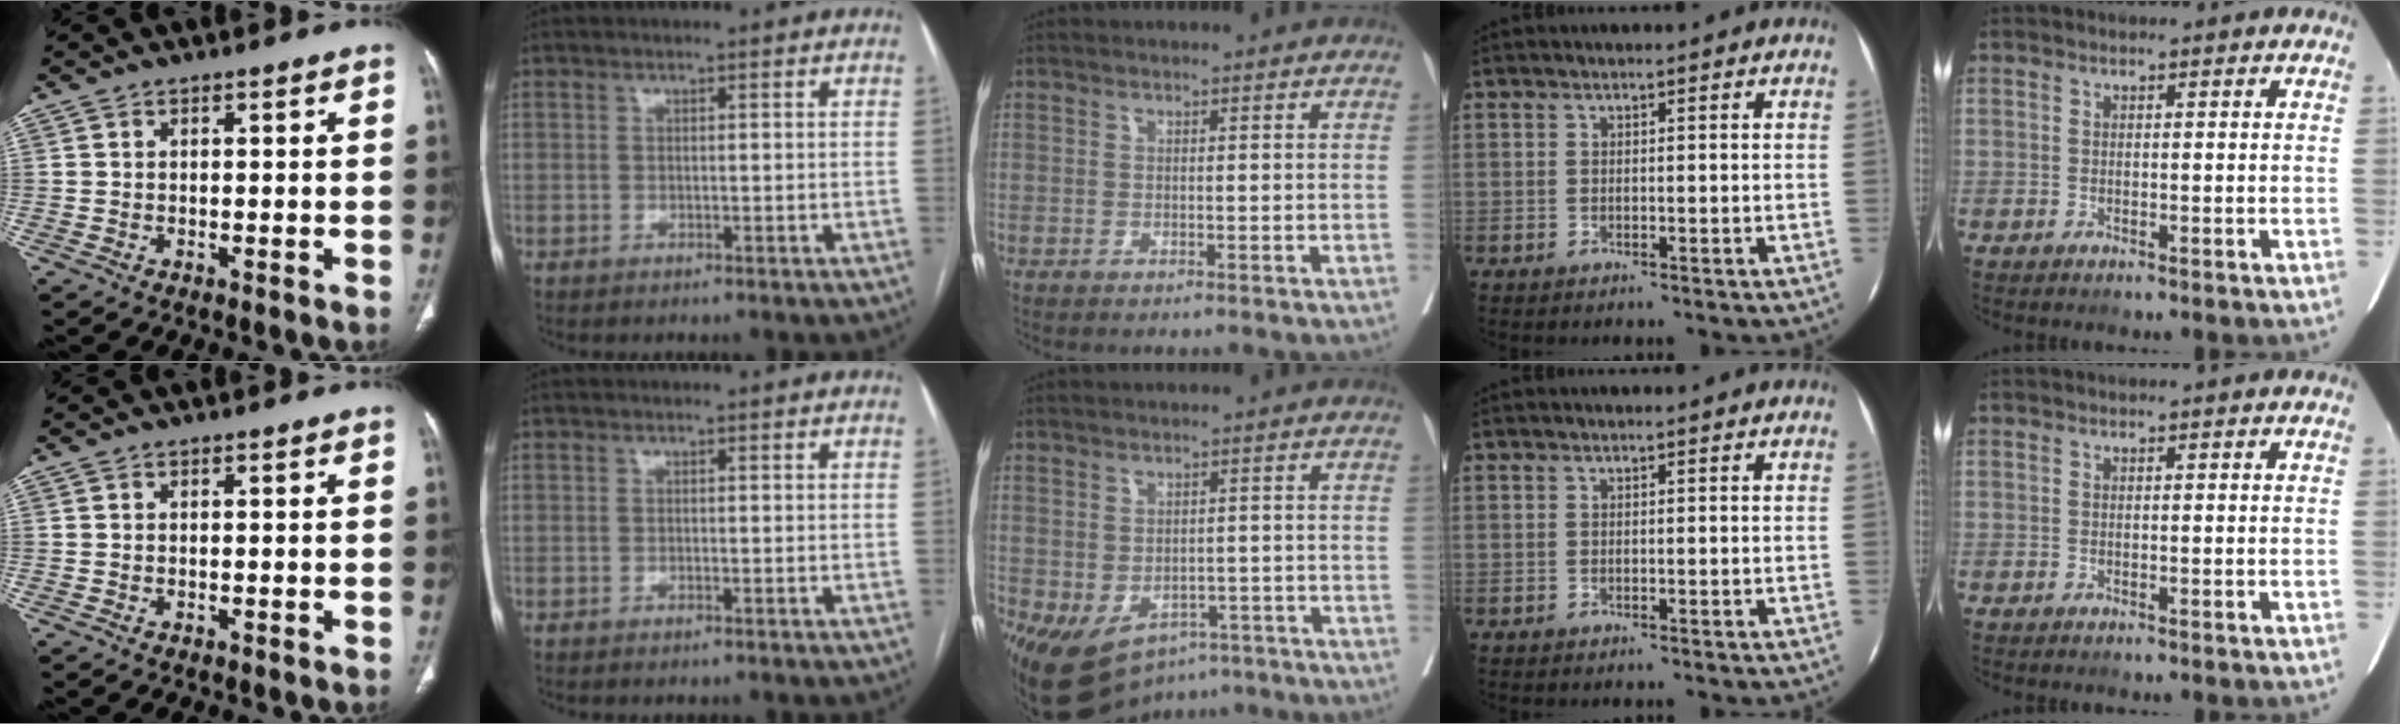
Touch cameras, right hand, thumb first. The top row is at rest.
{"middle": {"total": 11.2, "force": [-6.7, 7.2, 5.3], "torque": [-0.097, 0.007, -0.093]}}